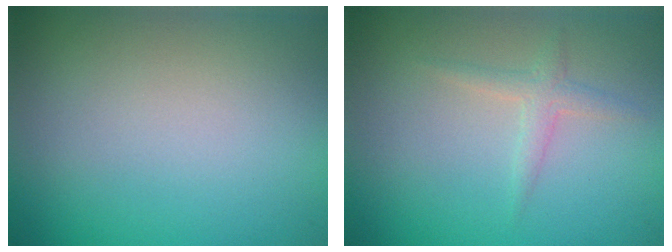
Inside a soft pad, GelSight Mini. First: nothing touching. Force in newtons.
{"total": 1.3, "press": 1.3, "slide": 0.1}